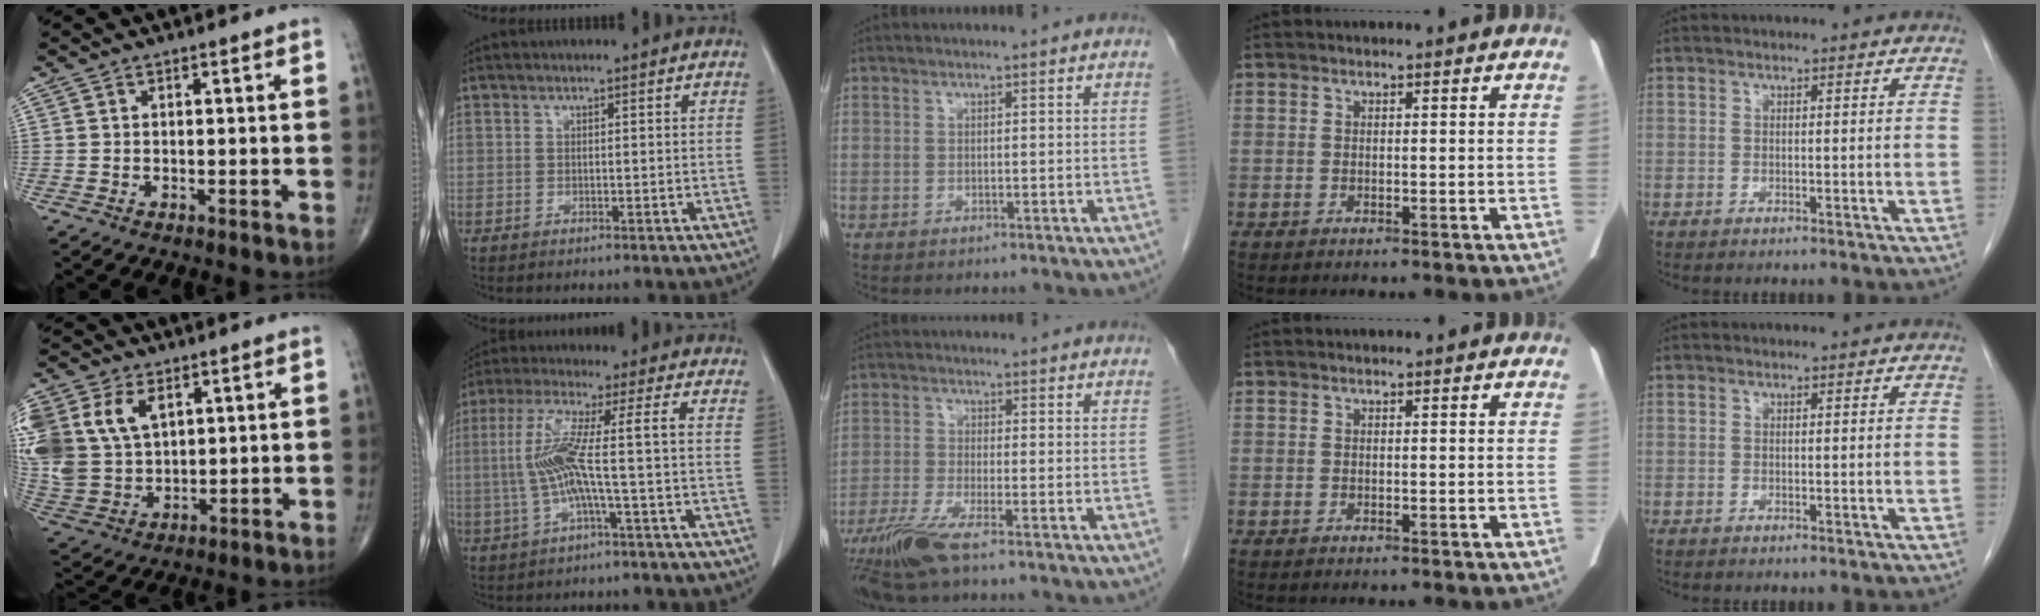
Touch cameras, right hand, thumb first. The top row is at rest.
{"thumb": {"total": 19.1, "force": [6.8, 13.4, 11.9], "torque": [-0.280, 0.008, 0.145]}, "index": {"total": 8.9, "force": [-0.8, -0.5, 8.9], "torque": [-0.188, 0.019, -0.018]}, "middle": {"total": 6.6, "force": [-4.5, 0.1, 4.8], "torque": [-0.100, -0.020, -0.090]}}